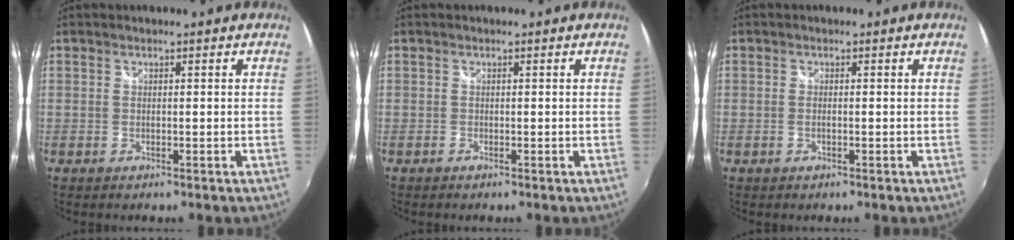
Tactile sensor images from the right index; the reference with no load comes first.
{"total": 0.0}
{"total": 0.8, "force": [-0.2, 0.2, 0.7], "torque": [-0.017, 0.000, -0.006]}